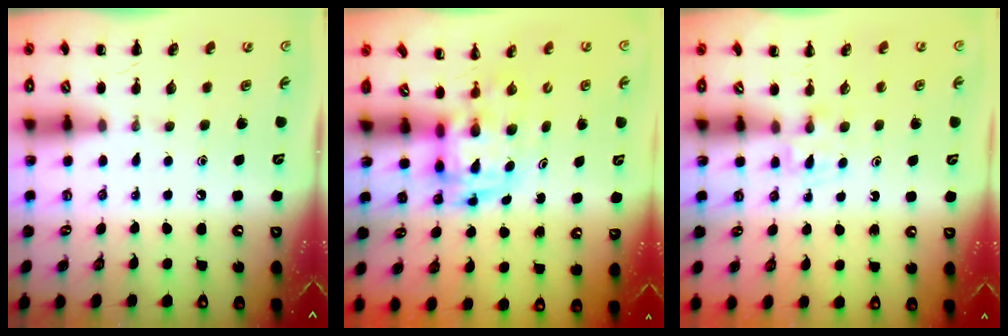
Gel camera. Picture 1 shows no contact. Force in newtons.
{"total": 2.9, "press": 2.9, "slide": 0.6}
{"total": 3.7, "press": 3.5, "slide": 1.1}